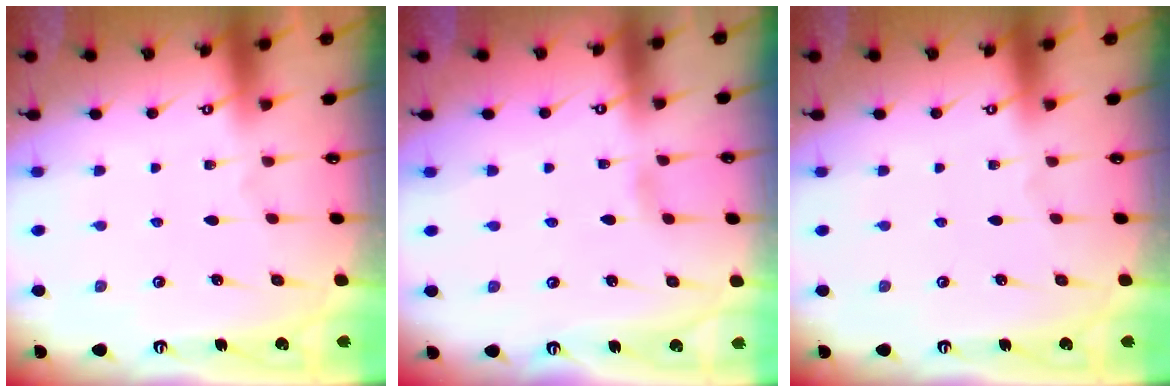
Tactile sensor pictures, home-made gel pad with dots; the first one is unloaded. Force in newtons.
{"total": 1.6, "press": 1.6, "slide": 0.2}
{"total": 0.0}